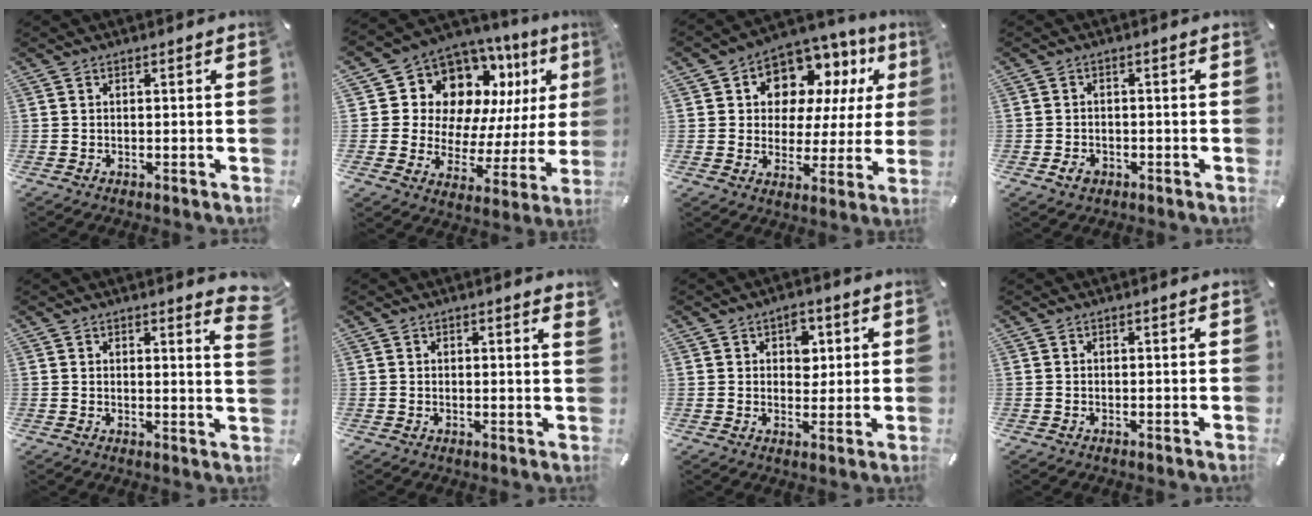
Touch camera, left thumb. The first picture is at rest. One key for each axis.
{"total": 13.3, "fx": 7.7, "fy": 9.5, "fz": 5.2, "tx": -0.082, "ty": -0.083, "tz": 0.140}
{"total": 11.2, "fx": 6.5, "fy": 8.2, "fz": 4.0, "tx": -0.078, "ty": -0.051, "tz": 0.123}
{"total": 2.7, "fx": -1.3, "fy": 2.0, "fz": 1.2, "tx": -0.029, "ty": 0.004, "tz": -0.028}
{"total": 3.3, "fx": 2.5, "fy": 0.8, "fz": 2.0, "tx": -0.023, "ty": -0.014, "tz": 0.041}
{"total": 1.2, "fx": 0.7, "fy": 0.1, "fz": 0.9, "tx": -0.010, "ty": -0.003, "tz": 0.011}
{"total": 5.1, "fx": 1.8, "fy": 3.9, "fz": 2.8, "tx": -0.016, "ty": -0.009, "tz": 0.020}
{"total": 0.0}